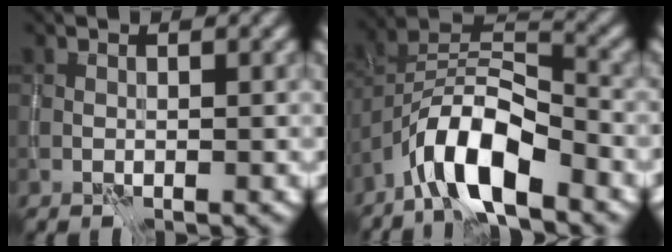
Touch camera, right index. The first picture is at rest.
{"total": 7.8, "force": [-5.2, 2.5, 5.3], "torque": [-0.091, 0.011, -0.102]}